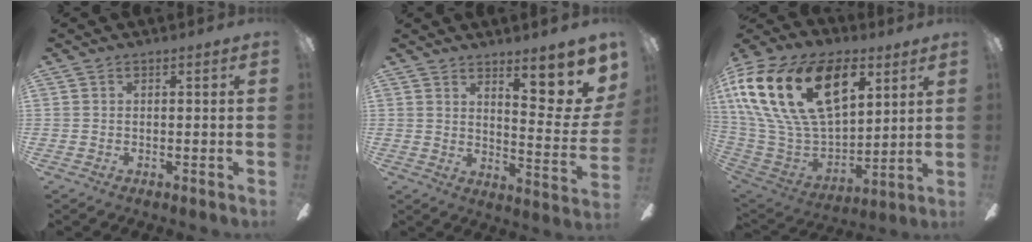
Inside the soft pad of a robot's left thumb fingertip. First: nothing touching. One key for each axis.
{"total": 13.5, "fx": 8.9, "fy": 3.8, "fz": 9.5, "tx": -0.113, "ty": -0.075, "tz": 0.143}
{"total": 28.7, "fx": 11.1, "fy": 17.0, "fz": 20.4, "tx": -0.415, "ty": -0.048, "tz": 0.196}